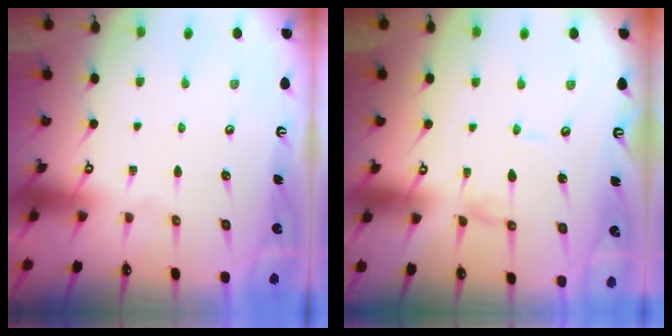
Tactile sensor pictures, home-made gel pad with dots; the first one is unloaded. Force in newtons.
{"total": 0.9, "press": 0.9, "slide": 0.1}